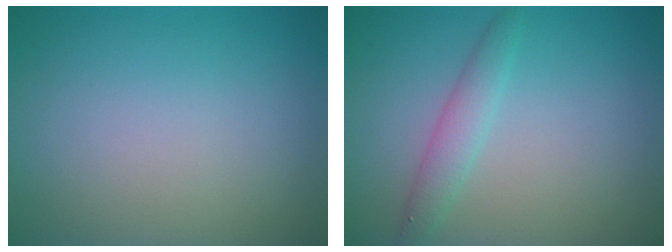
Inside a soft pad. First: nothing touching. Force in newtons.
{"total": 2.1, "press": 2.1, "slide": 0.1}